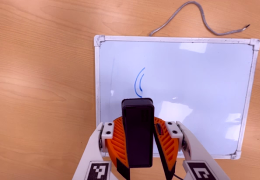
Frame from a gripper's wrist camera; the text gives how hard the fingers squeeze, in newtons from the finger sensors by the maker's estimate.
{"total": 9.6, "left": 9.5, "right": 9.7}